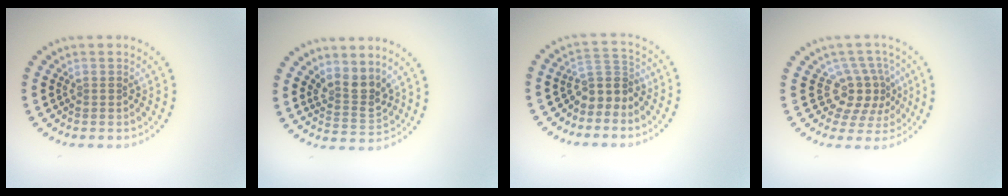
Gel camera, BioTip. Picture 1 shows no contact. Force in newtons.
{"total": 2.8, "press": 2.2, "slide": 1.8}
{"total": 2.9, "press": 2.1, "slide": 2.0}
{"total": 3.7, "press": 2.7, "slide": 2.4}